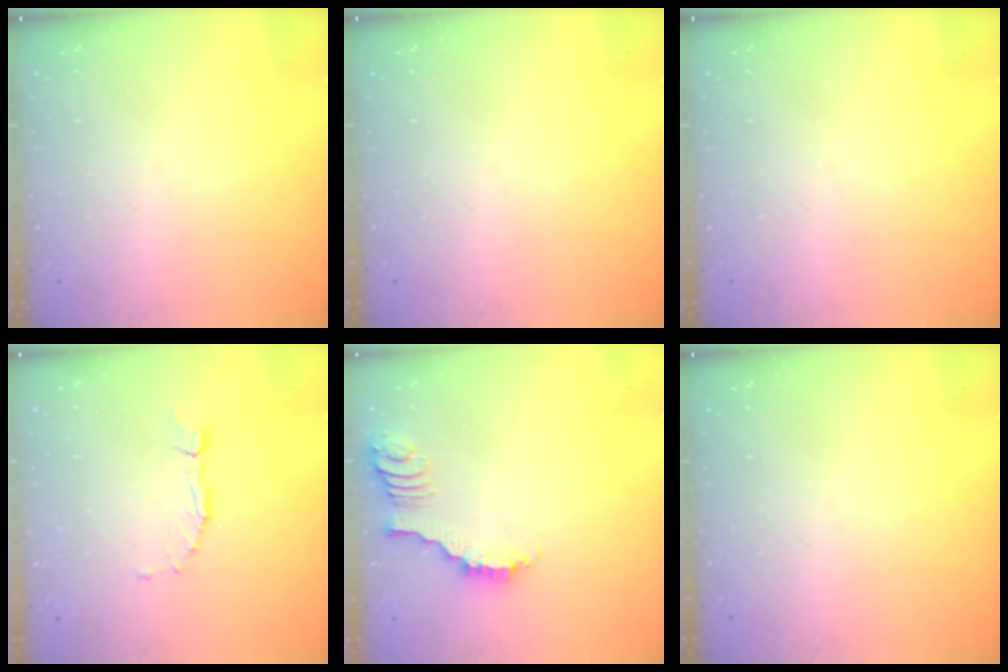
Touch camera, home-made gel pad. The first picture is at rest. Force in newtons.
{"total": 0.0}
{"total": 0.0}
{"total": 2.2, "press": 2.2, "slide": 0.2}
{"total": 2.2, "press": 2.2, "slide": 0.4}
{"total": 0.0}